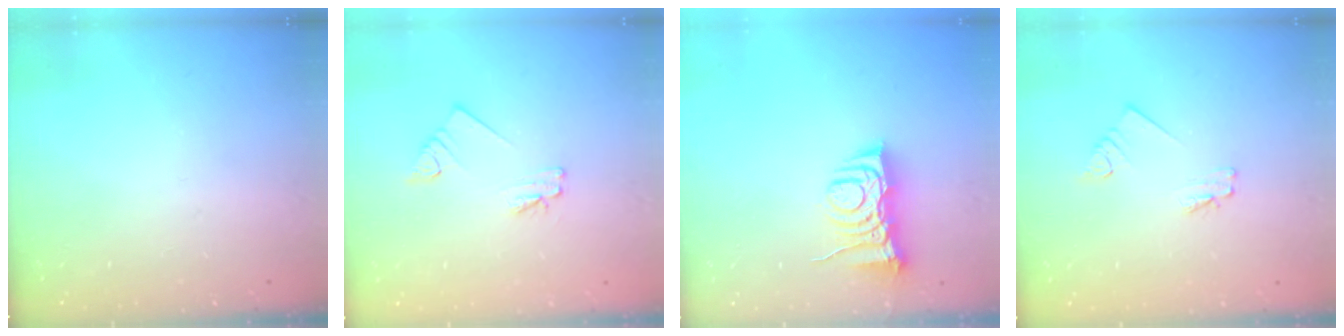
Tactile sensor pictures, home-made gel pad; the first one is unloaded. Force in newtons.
{"total": 2.3, "press": 2.3, "slide": 0.1}
{"total": 8.3, "press": 8.2, "slide": 1.1}
{"total": 1.6, "press": 1.5, "slide": 0.2}